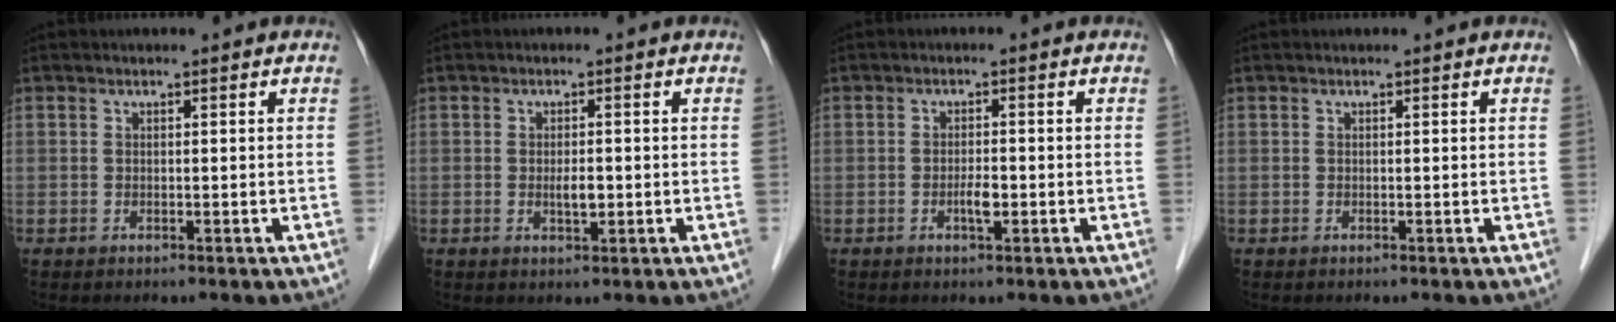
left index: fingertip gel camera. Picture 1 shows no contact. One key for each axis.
{"total": 2.3, "fx": -0.4, "fy": 0.8, "fz": 2.1, "tx": -0.041, "ty": 0.000, "tz": -0.002}
{"total": 2.1, "fx": -0.8, "fy": 0.5, "fz": 1.9, "tx": -0.036, "ty": 0.001, "tz": -0.011}
{"total": 0.0}